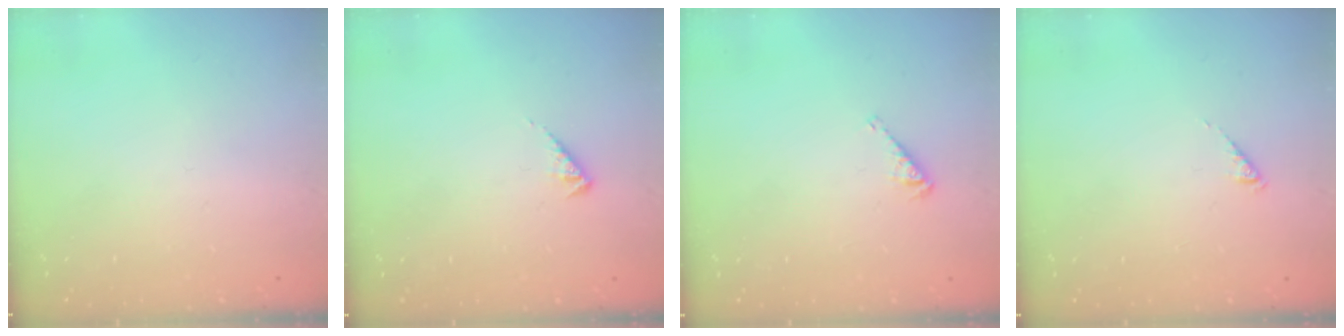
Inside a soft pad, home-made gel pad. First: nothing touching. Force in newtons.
{"total": 2.9, "press": 2.9, "slide": 0.5}
{"total": 3.9, "press": 3.9, "slide": 0.1}
{"total": 0.6, "press": 0.6, "slide": 0.1}